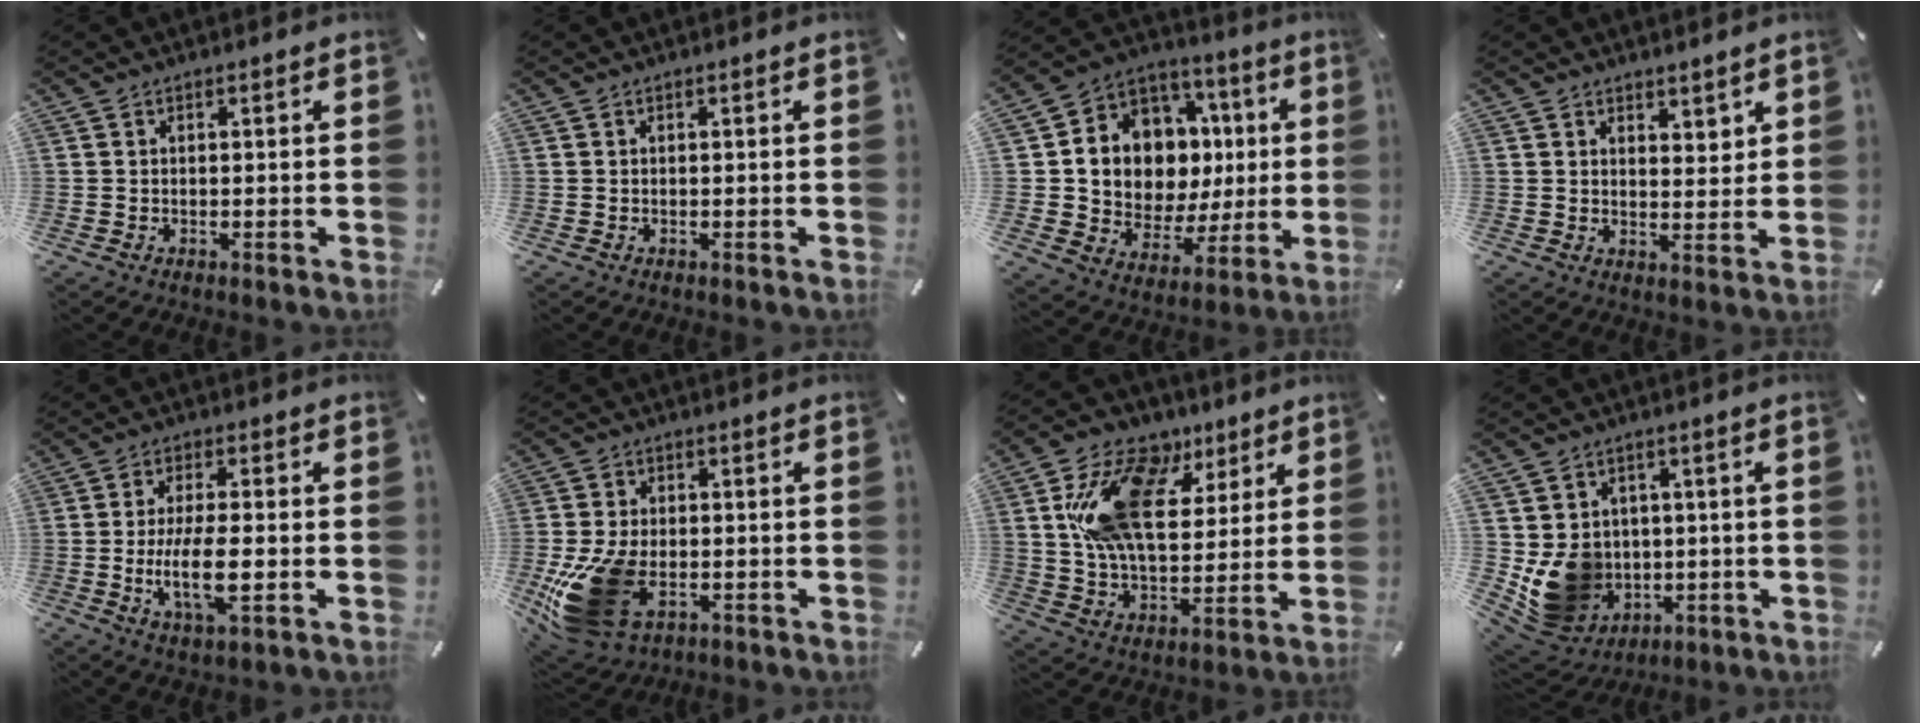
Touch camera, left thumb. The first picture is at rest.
{"total": 0.0}
{"total": 11.7, "force": [1.9, 10.7, 4.4], "torque": [-0.072, -0.036, 0.046]}
{"total": 3.9, "force": [3.2, 2.1, 0.0], "torque": [0.015, -0.024, 0.057]}
{"total": 10.1, "force": [-1.6, 3.6, 9.3], "torque": [-0.192, -0.013, -0.029]}
{"total": 17.2, "force": [-4.9, 11.0, 12.3], "torque": [-0.262, 0.005, -0.076]}
{"total": 20.9, "force": [7.6, 13.5, 14.1], "torque": [-0.256, -0.002, 0.135]}
{"total": 11.9, "force": [-0.4, 11.2, 3.9], "torque": [-0.089, -0.013, 0.006]}